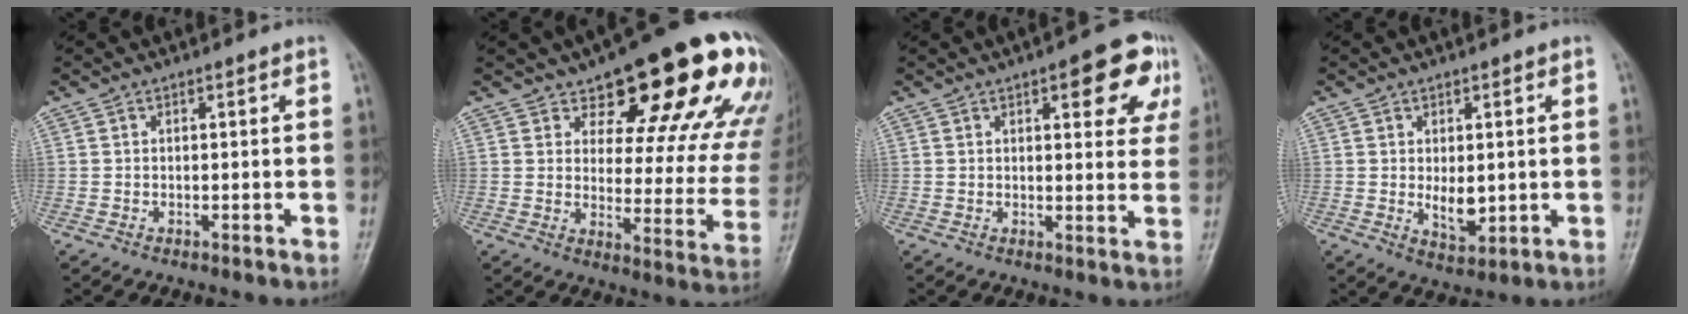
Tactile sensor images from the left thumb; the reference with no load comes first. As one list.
[{"total": 23.7, "force": [14.2, 9.5, 16.5], "torque": [-0.168, -0.061, 0.183]}, {"total": 11.2, "force": [5.2, 4.4, 8.9], "torque": [-0.064, -0.013, 0.056]}, {"total": 5.1, "force": [0.1, 3.1, 4.1], "torque": [-0.053, -0.014, 0.010]}]